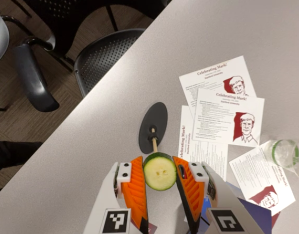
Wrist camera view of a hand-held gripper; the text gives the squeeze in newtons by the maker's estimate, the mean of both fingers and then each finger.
{"total": 9.2, "left": 8.9, "right": 9.6}